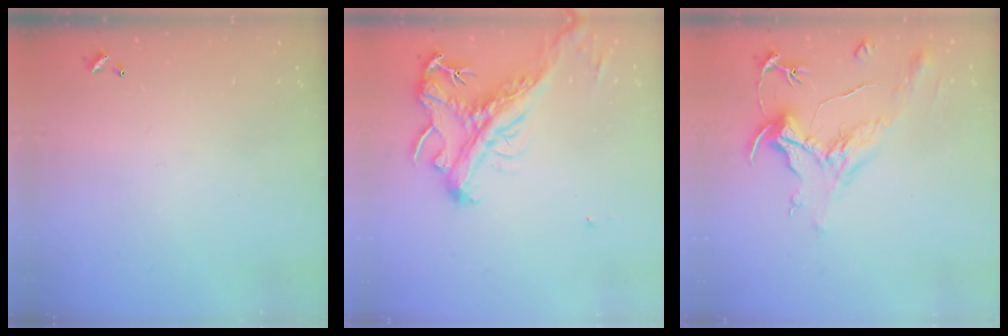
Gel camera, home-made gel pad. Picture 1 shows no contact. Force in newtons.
{"total": 2.6, "press": 2.2, "slide": 1.4}
{"total": 2.1, "press": 1.6, "slide": 1.4}